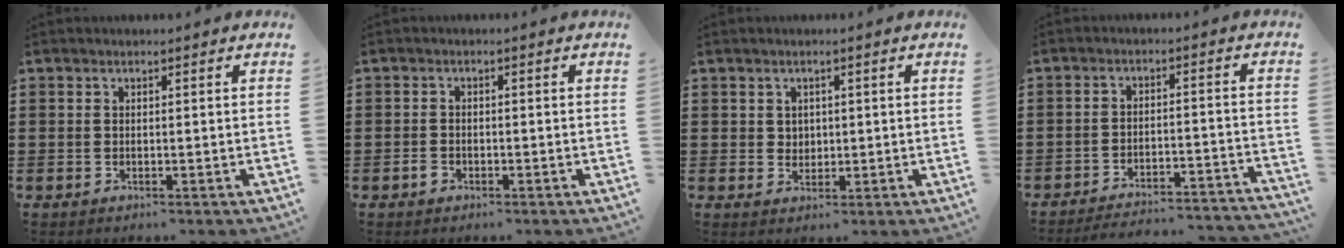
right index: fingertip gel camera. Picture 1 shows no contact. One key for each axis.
{"total": 1.5, "fx": -1.0, "fy": 0.9, "fz": 0.6, "tx": -0.013, "ty": 0.000, "tz": -0.021}
{"total": 1.9, "fx": 0.9, "fy": 1.7, "fz": 0.3, "tx": -0.011, "ty": 0.010, "tz": 0.016}
{"total": 4.3, "fx": -4.1, "fy": 0.0, "fz": 1.0, "tx": -0.022, "ty": -0.004, "tz": -0.085}